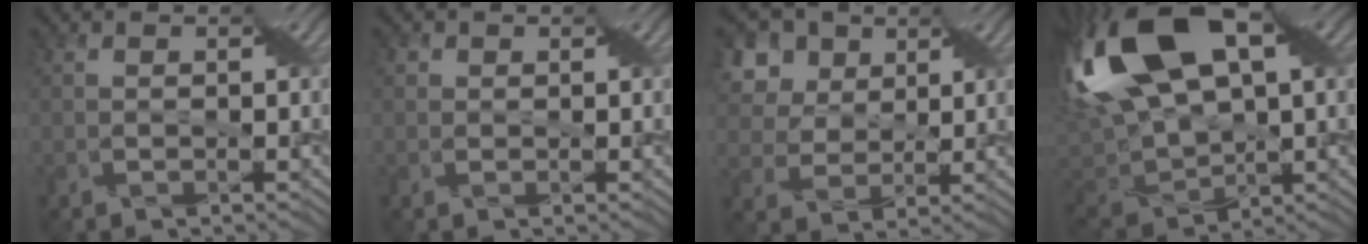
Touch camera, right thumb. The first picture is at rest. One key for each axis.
{"total": 1.2, "fx": 0.3, "fy": 1.1, "fz": 0.1, "tx": 0.006, "ty": -0.001, "tz": 0.005}
{"total": 8.4, "fx": 4.7, "fy": 6.3, "fz": 3.0, "tx": -0.119, "ty": 0.019, "tz": 0.091}
{"total": 18.8, "fx": 5.7, "fy": 11.0, "fz": 14.1, "tx": -0.343, "ty": 0.009, "tz": 0.112}